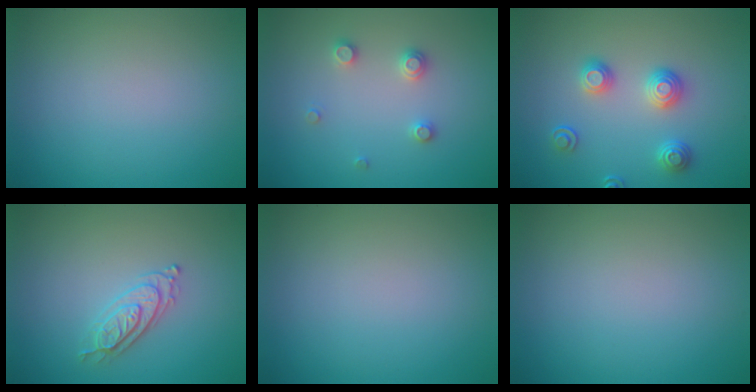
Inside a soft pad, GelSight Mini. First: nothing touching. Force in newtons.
{"total": 1.8, "press": 1.7, "slide": 0.3}
{"total": 3.0, "press": 2.6, "slide": 1.3}
{"total": 2.2, "press": 2.2, "slide": 0.4}
{"total": 0.0}
{"total": 0.0}